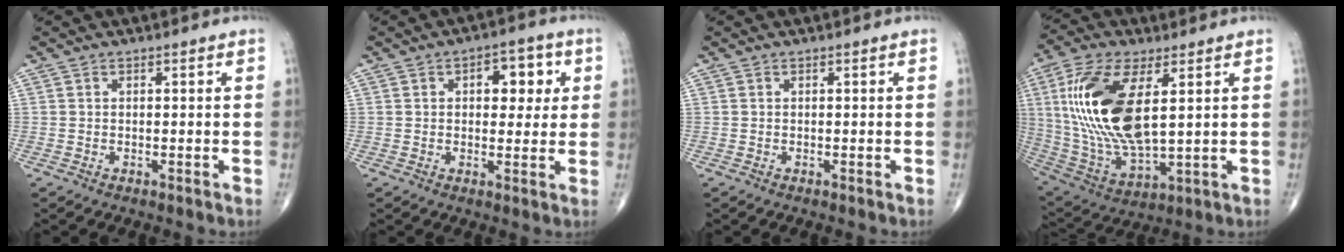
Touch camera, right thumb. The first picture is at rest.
{"total": 7.8, "force": [2.2, 4.5, 6.0], "torque": [-0.042, -0.001, 0.025]}
{"total": 0.0}
{"total": 21.0, "force": [4.3, 9.1, 18.4], "torque": [-0.387, -0.023, 0.088]}